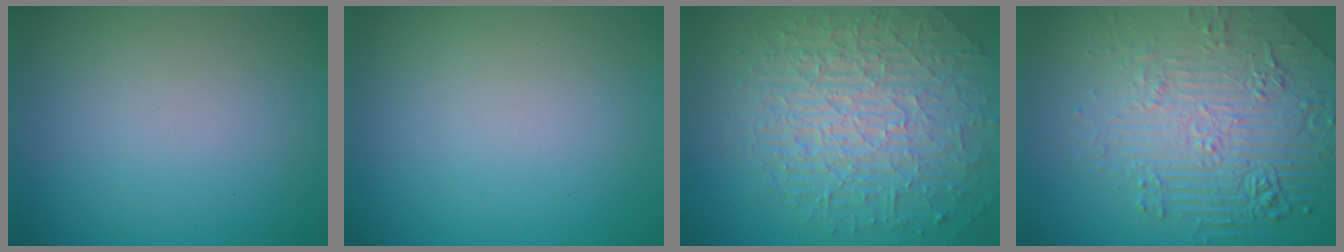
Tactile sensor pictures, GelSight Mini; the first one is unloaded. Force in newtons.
{"total": 0.0}
{"total": 10.1, "press": 6.5, "slide": 7.7}
{"total": 8.9, "press": 6.2, "slide": 6.4}